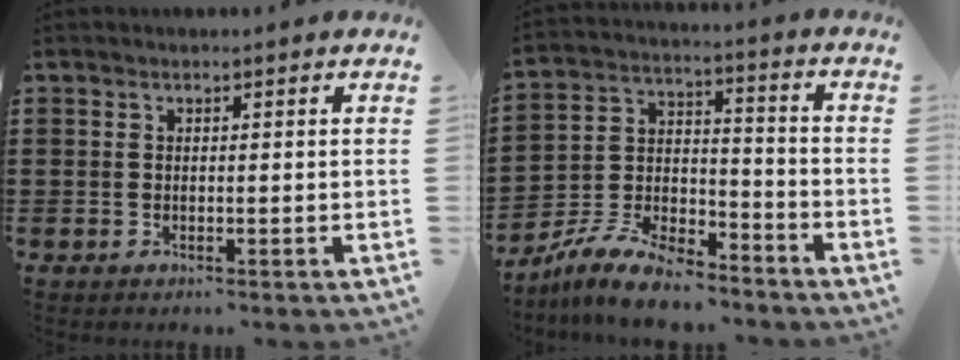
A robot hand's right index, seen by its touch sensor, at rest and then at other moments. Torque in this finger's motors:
{"motor_torque": [0.70, 0.70, -0.25, -0.21]}